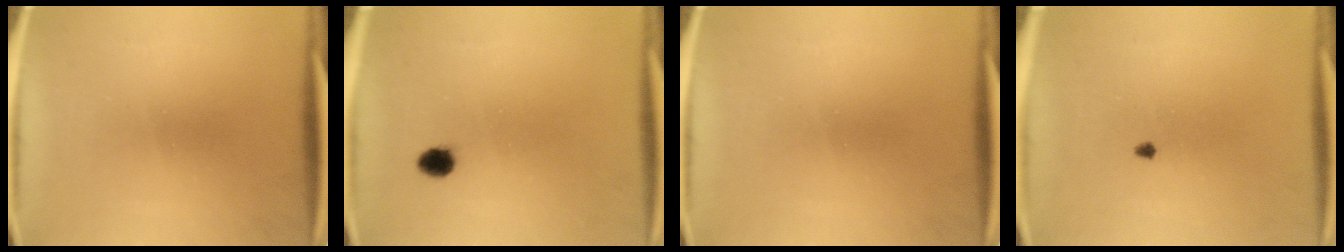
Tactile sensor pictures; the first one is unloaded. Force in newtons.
{"total": 2.5}
{"total": 0.0}
{"total": 0.7}